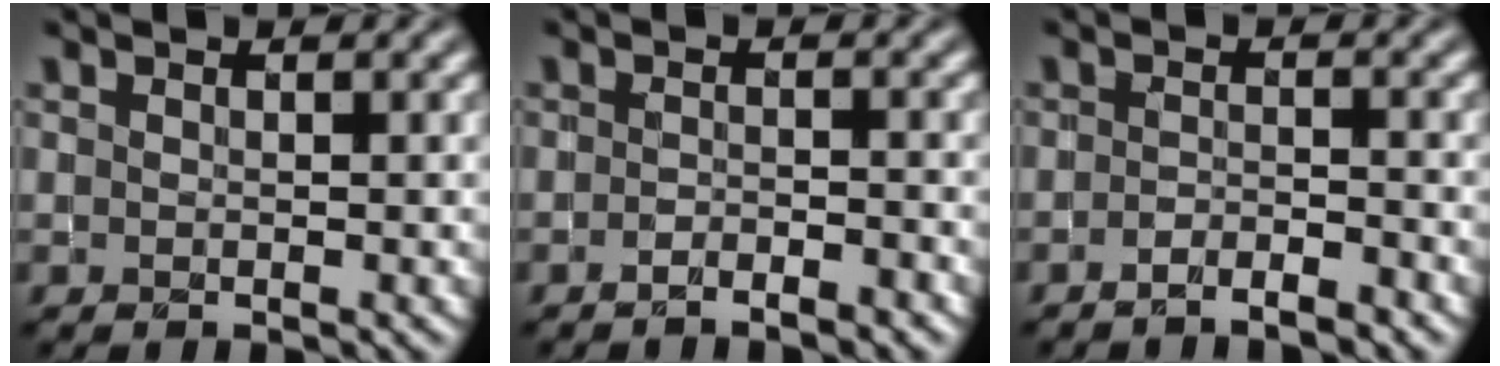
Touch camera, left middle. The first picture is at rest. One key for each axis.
{"total": 1.8, "fx": -1.5, "fy": 0.3, "fz": 1.0, "tx": -0.014, "ty": 0.001, "tz": -0.028}
{"total": 2.1, "fx": -1.8, "fy": 0.3, "fz": 1.1, "tx": -0.015, "ty": 0.000, "tz": -0.035}